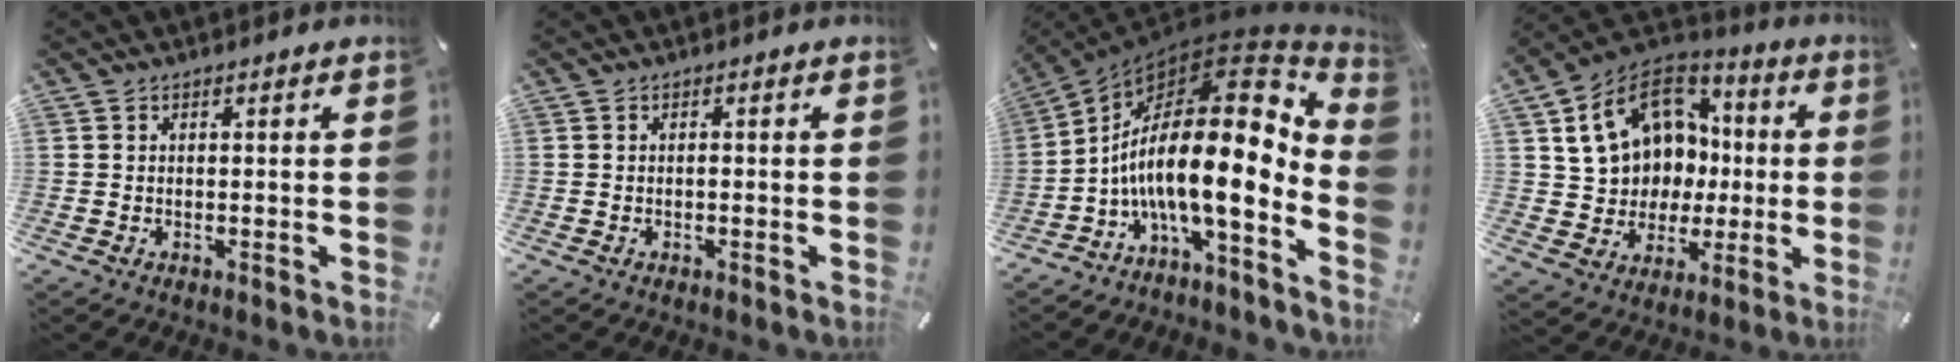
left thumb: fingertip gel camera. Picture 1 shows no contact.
{"total": 0.5, "force": [-0.2, 0.2, 0.4], "torque": [-0.008, -0.003, -0.004]}
{"total": 21.2, "force": [-0.2, 8.5, 19.4], "torque": [-0.325, -0.050, -0.011]}
{"total": 16.6, "force": [4.7, 14.3, 6.9], "torque": [-0.139, -0.021, 0.106]}